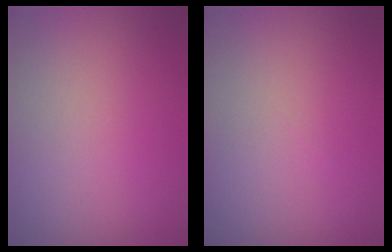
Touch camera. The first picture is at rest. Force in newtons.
{"total": 0.0}